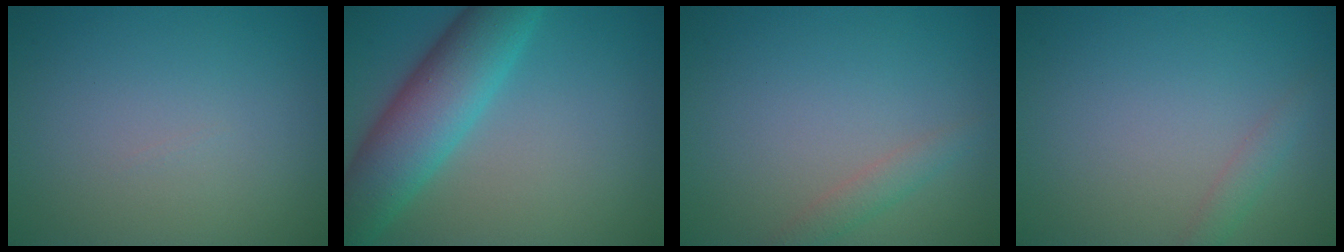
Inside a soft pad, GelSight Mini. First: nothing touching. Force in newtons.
{"total": 7.8, "press": 7.8, "slide": 0.3}
{"total": 1.5, "press": 1.5, "slide": 0.1}
{"total": 1.3, "press": 1.3, "slide": 0.0}